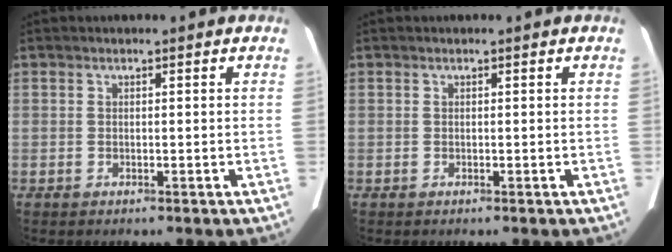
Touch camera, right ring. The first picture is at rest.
{"total": 0.0}